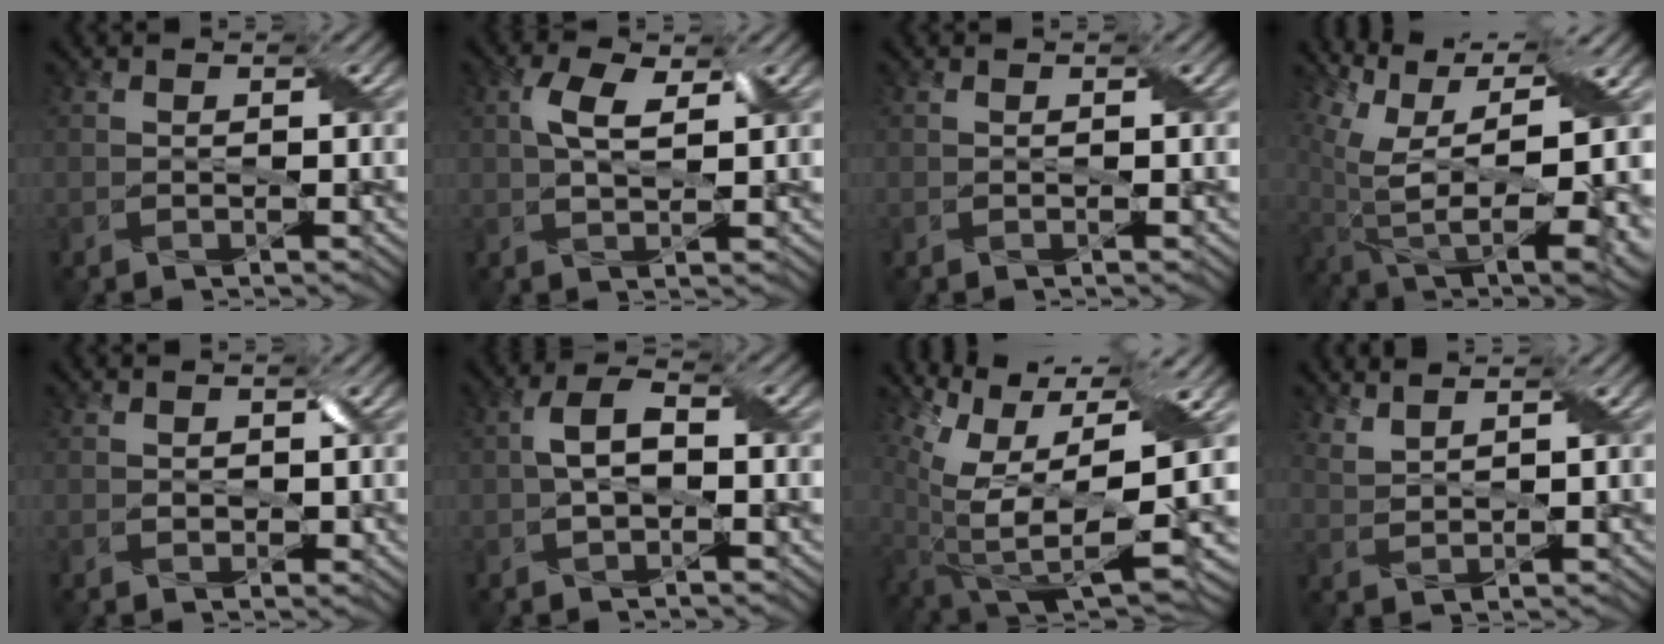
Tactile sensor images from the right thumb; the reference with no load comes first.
{"total": 4.3, "force": [1.5, 2.0, 3.5], "torque": [-0.081, 0.006, 0.027]}
{"total": 0.0}
{"total": 16.8, "force": [1.6, 9.2, 14.0], "torque": [-0.240, -0.018, 0.075]}
{"total": 0.9, "force": [0.1, 0.8, 0.3], "torque": [-0.008, -0.005, 0.004]}
{"total": 3.7, "force": [0.0, 2.1, 3.0], "torque": [-0.070, 0.007, -0.001]}
{"total": 14.5, "force": [3.0, 6.7, 12.5], "torque": [-0.232, -0.020, 0.078]}
{"total": 2.6, "force": [2.3, 0.5, 1.0], "torque": [-0.021, 0.001, 0.045]}